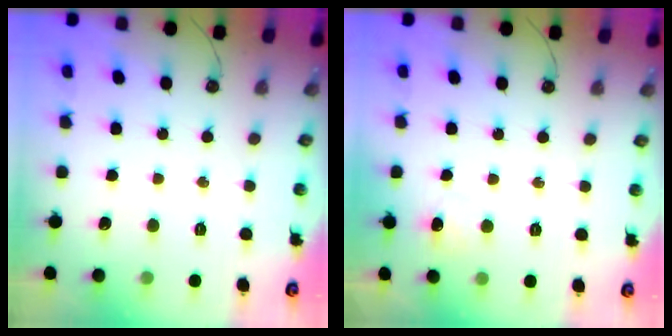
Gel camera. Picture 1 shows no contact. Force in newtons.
{"total": 3.2, "press": 3.2, "slide": 0.6}